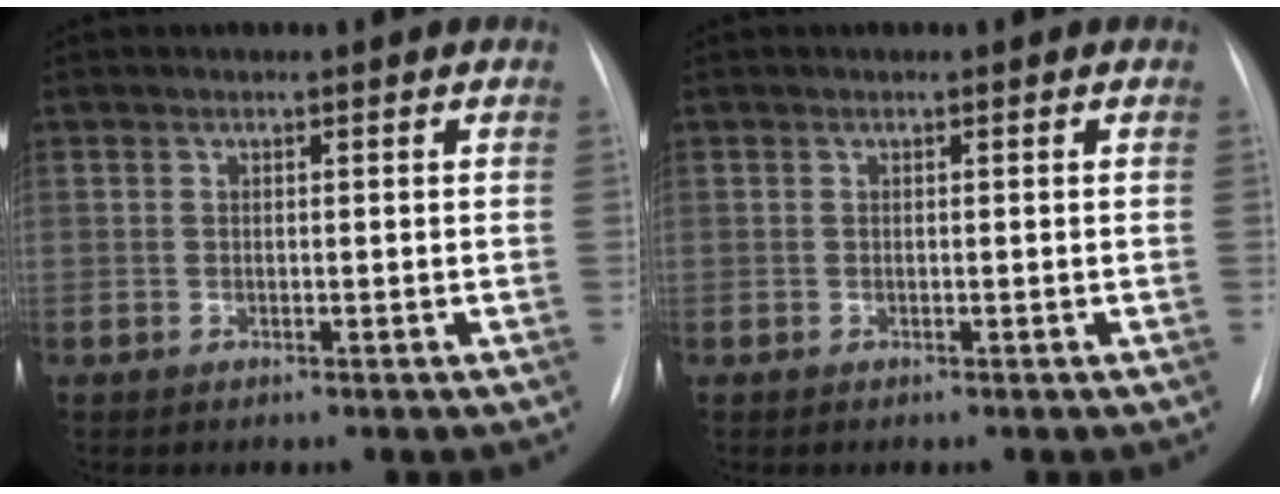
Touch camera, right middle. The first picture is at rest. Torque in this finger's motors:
{"motor_torque": [0.26, -0.21, 0.04, 0.00]}